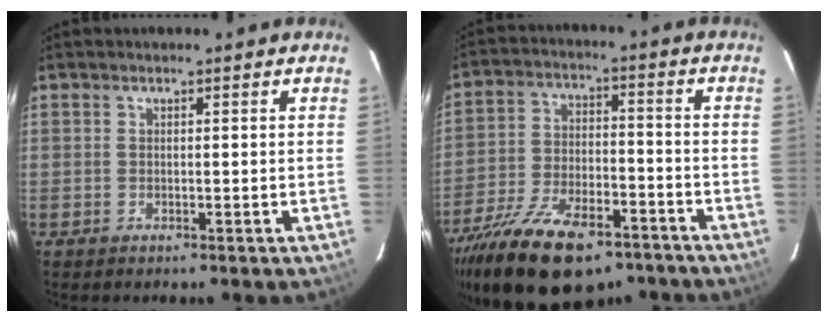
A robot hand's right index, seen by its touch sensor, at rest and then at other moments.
{"total": 21.1, "force": [-14.5, 9.5, 12.0], "torque": [-0.239, -0.025, -0.229]}